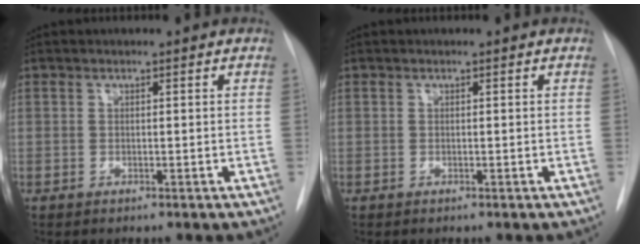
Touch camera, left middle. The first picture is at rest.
{"total": 0.0}